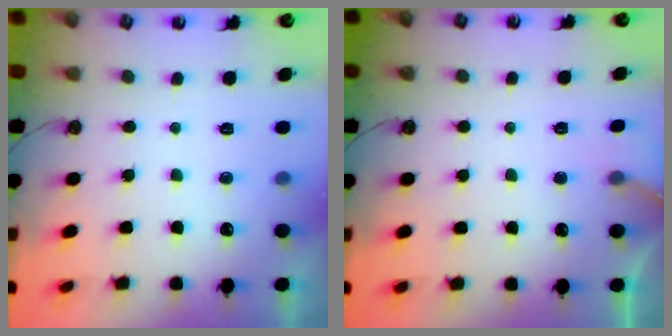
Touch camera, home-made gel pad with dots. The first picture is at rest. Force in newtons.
{"total": 4.5, "press": 4.5, "slide": 0.4}